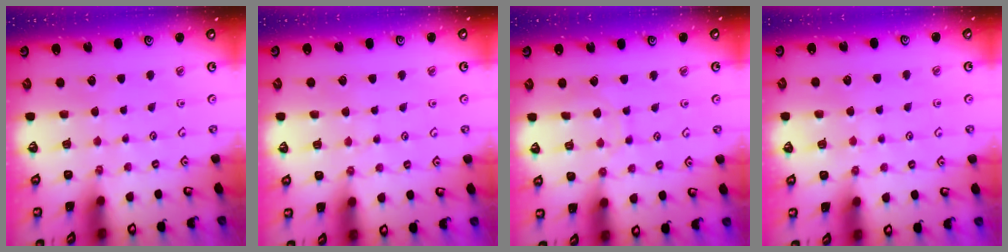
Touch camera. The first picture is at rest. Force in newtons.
{"total": 2.8, "press": 2.8, "slide": 0.5}
{"total": 6.9, "press": 6.9, "slide": 0.6}
{"total": 4.7, "press": 4.6, "slide": 0.4}